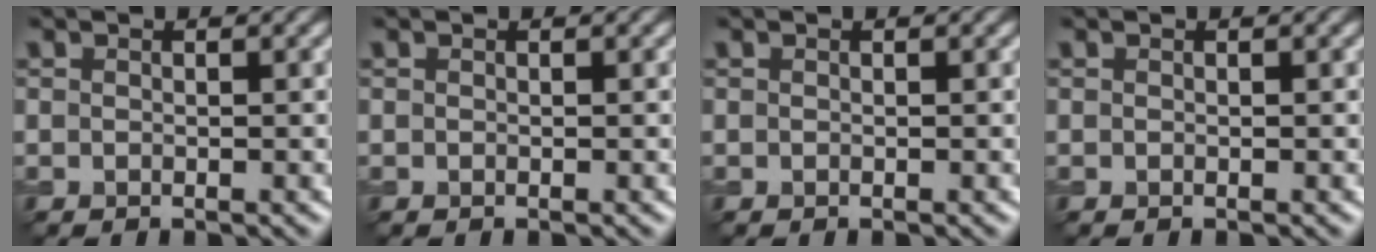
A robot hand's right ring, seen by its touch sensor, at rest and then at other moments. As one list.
[{"total": 0.0}, {"total": 0.0}, {"total": 0.0}]